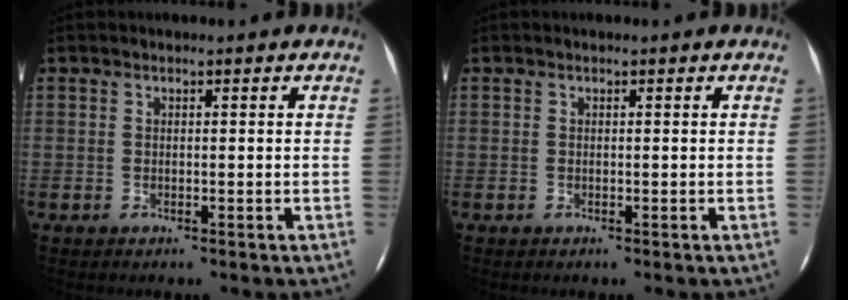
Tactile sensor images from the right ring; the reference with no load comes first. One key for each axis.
{"total": 0.0}